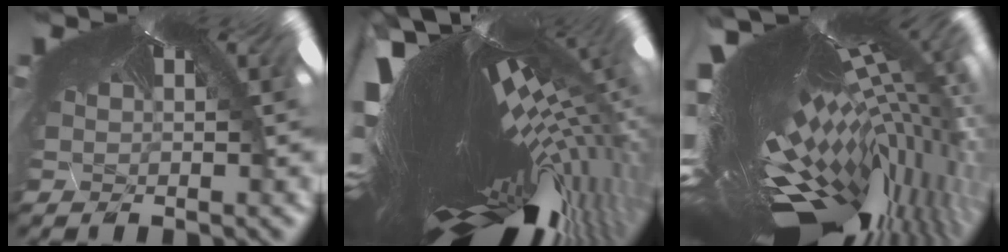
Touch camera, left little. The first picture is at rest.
{"total": 7.4, "force": [-6.3, -1.3, 3.6], "torque": [-0.074, -0.098, -0.084]}
{"total": 8.1, "force": [-6.9, -0.7, 4.2], "torque": [-0.053, -0.087, -0.078]}